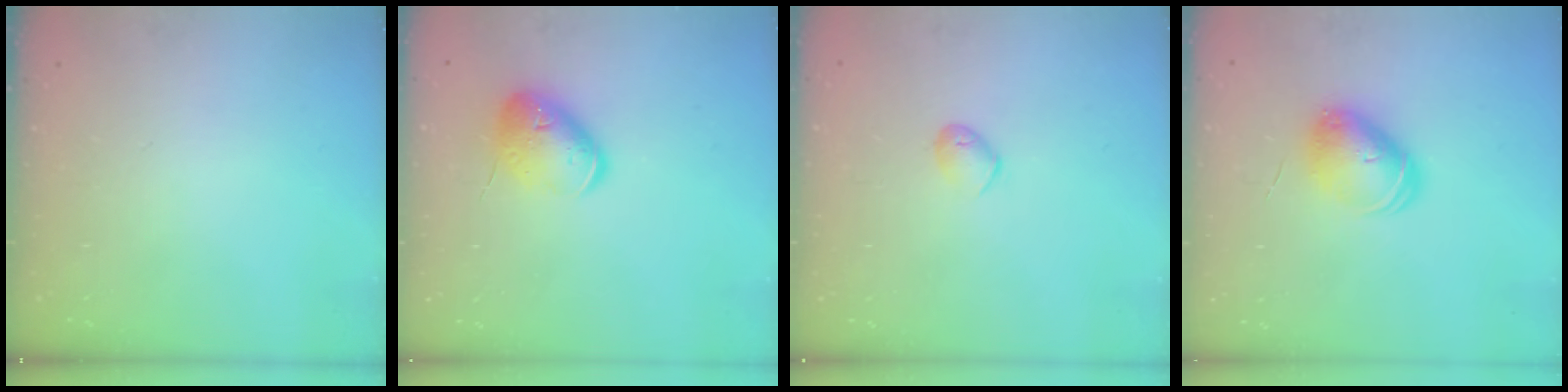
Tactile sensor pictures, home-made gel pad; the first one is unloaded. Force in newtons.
{"total": 12.3, "press": 12.2, "slide": 1.7}
{"total": 5.9, "press": 5.8, "slide": 0.7}
{"total": 7.9, "press": 7.9, "slide": 1.2}